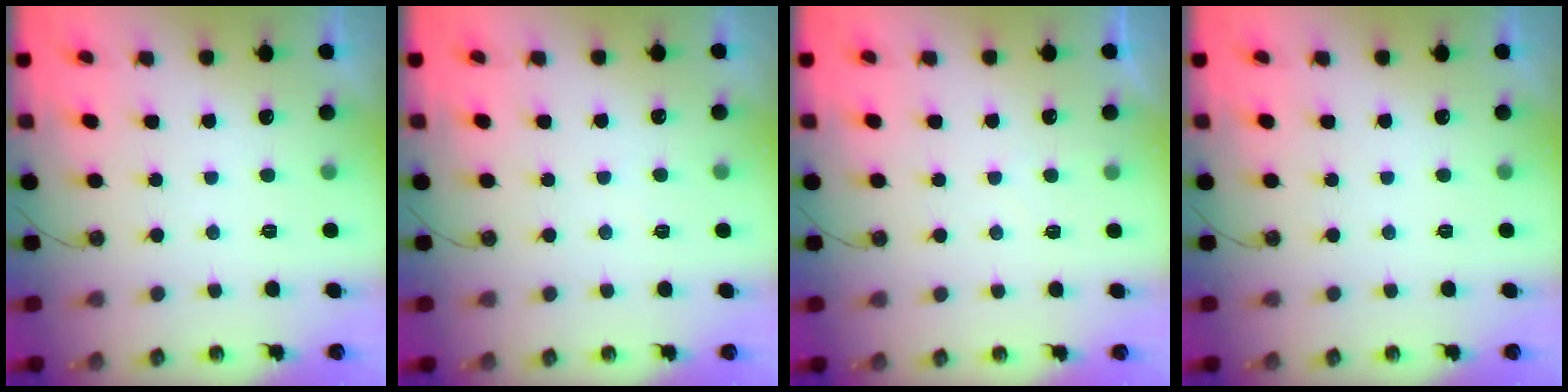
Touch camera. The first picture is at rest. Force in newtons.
{"total": 3.0, "press": 2.9, "slide": 0.5}
{"total": 2.0, "press": 2.0, "slide": 0.3}
{"total": 0.0}